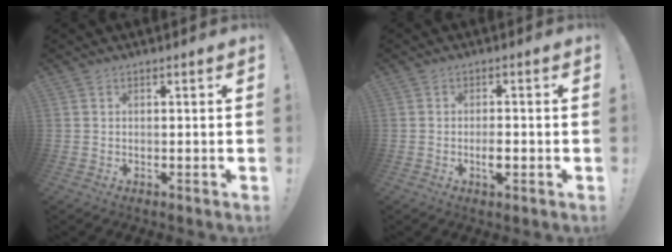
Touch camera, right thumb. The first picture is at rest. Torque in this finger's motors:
{"motor_torque": [0.10, 0.01, 0.42, -0.51, 0.22]}